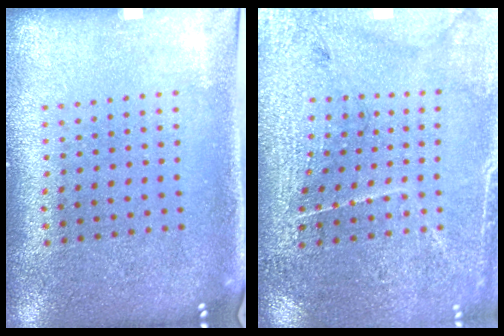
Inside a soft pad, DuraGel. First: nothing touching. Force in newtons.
{"total": 3.1, "press": 3.1, "slide": 0.1}